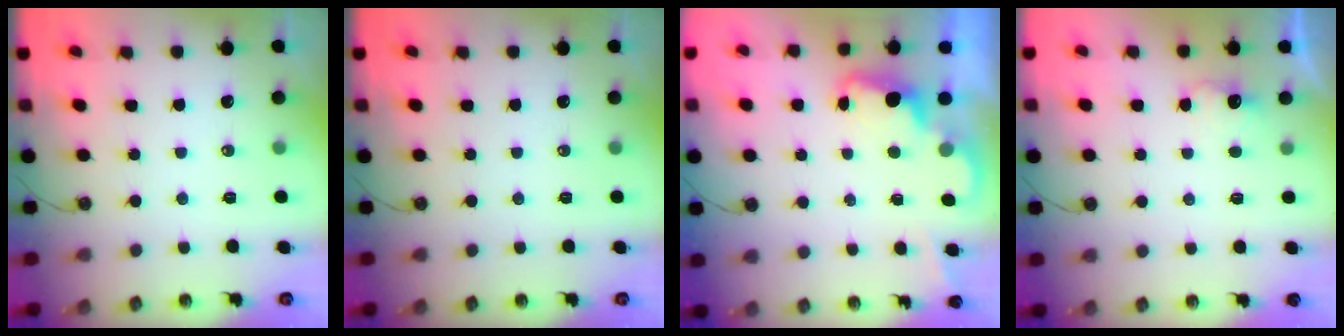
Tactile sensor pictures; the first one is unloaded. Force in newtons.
{"total": 0.0}
{"total": 2.4, "press": 2.4, "slide": 0.5}
{"total": 2.6, "press": 2.6, "slide": 0.7}